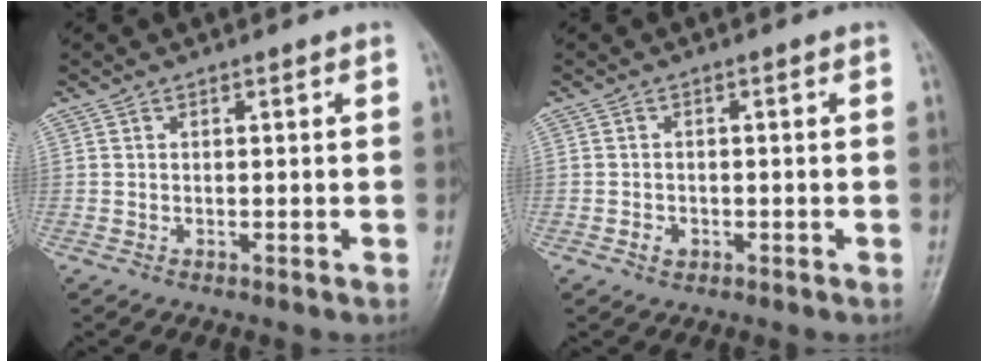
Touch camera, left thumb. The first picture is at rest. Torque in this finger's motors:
{"motor_torque": [-0.04, 0.01, -0.22, -0.23, 0.00]}